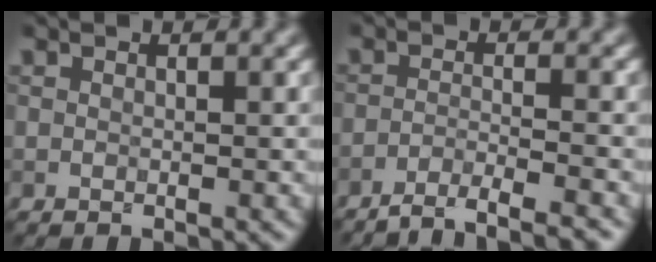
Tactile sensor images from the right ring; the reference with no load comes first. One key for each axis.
{"total": 4.1, "fx": -3.4, "fy": 0.5, "fz": 2.2, "tx": -0.035, "ty": 0.004, "tz": -0.066}